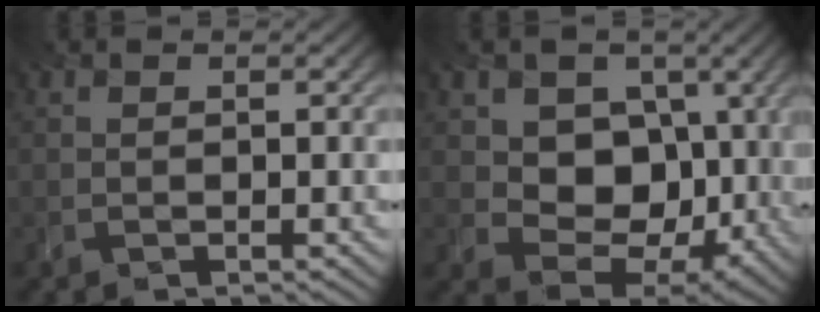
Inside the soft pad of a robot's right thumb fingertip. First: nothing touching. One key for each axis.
{"total": 11.1, "fx": 2.4, "fy": 8.7, "fz": 6.4, "tx": -0.133, "ty": -0.018, "tz": 0.033}